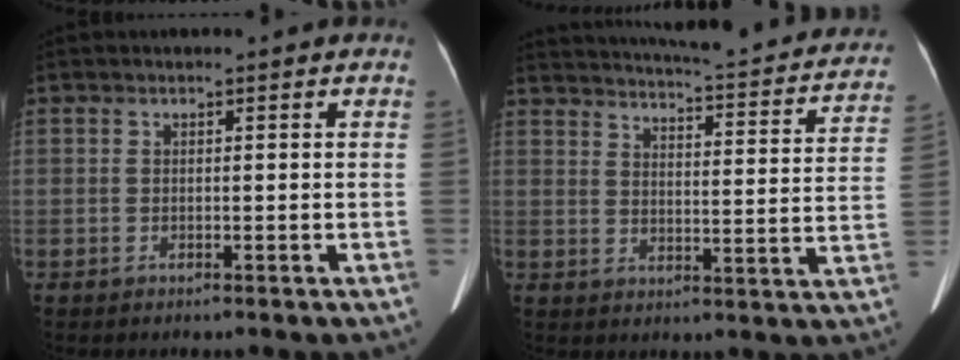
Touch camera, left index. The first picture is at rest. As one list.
[{"total": 27.6, "force": [25.1, 3.9, 10.8], "torque": [-0.167, -0.052, 0.302]}]